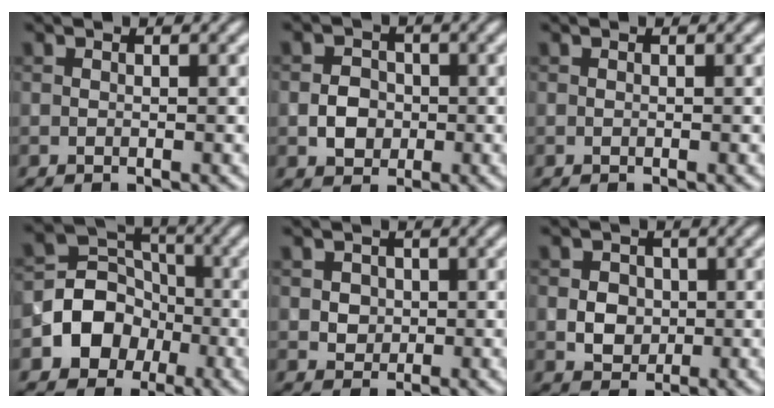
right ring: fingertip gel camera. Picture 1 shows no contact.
{"total": 2.6, "force": [-0.5, 2.2, 1.2], "torque": [-0.017, 0.001, -0.013]}
{"total": 0.0}
{"total": 6.2, "force": [-2.0, 5.4, 2.4], "torque": [-0.016, 0.004, -0.061]}
{"total": 1.9, "force": [0.3, 1.7, 0.8], "torque": [-0.009, 0.003, 0.010]}
{"total": 2.7, "force": [-0.2, 2.4, 1.3], "torque": [-0.016, -0.002, -0.007]}